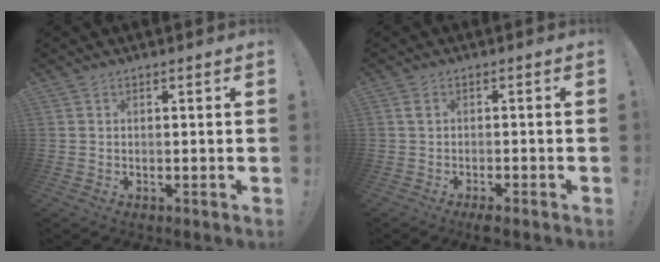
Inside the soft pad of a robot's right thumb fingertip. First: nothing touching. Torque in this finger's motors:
{"motor_torque": [0.77, 0.82, 0.33, -0.14, -0.03]}